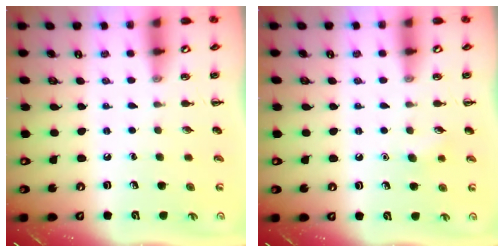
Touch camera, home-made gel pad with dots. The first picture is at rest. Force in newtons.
{"total": 4.4, "press": 4.2, "slide": 1.1}